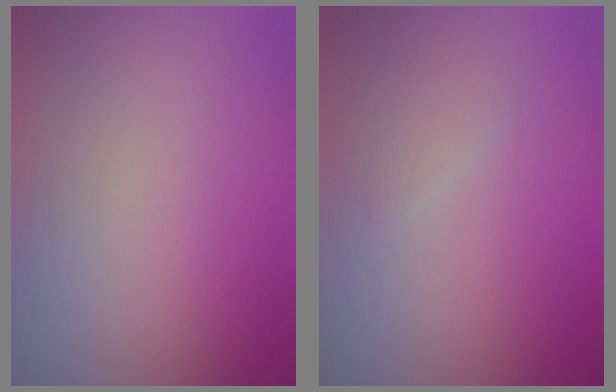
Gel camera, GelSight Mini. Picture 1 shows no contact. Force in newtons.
{"total": 1.5, "press": 1.5, "slide": 0.1}